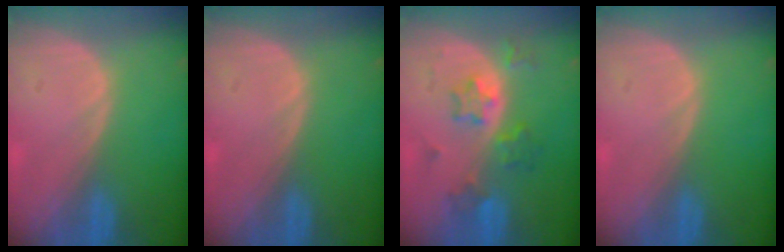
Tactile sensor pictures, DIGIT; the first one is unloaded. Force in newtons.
{"total": 0.0}
{"total": 5.7, "press": 5.4, "slide": 1.8}
{"total": 0.0}